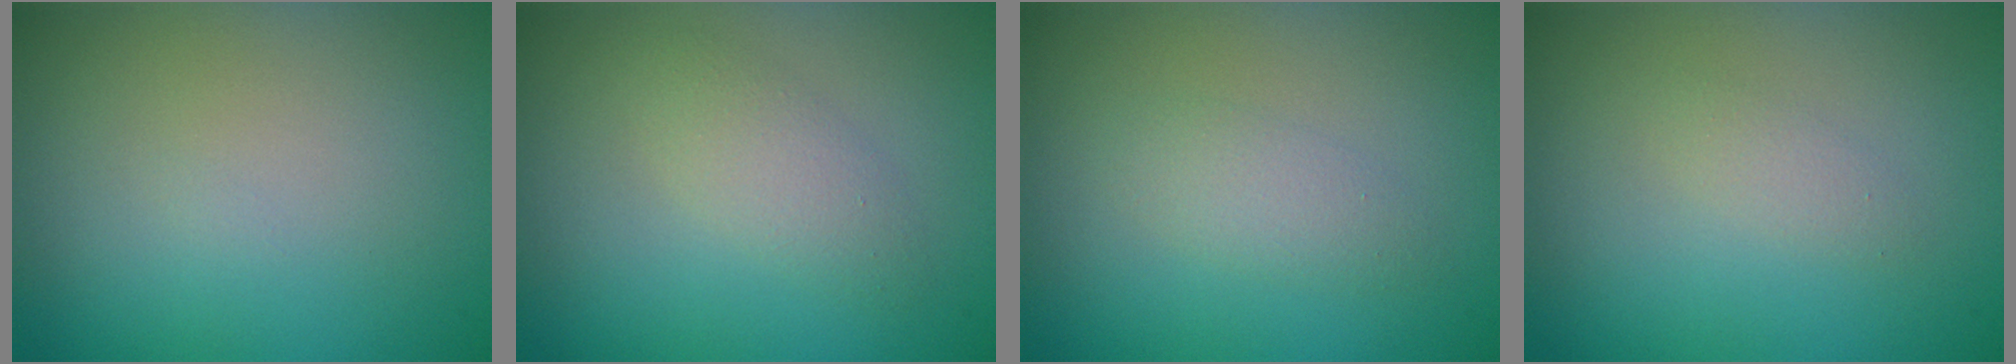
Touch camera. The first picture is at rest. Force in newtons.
{"total": 2.1, "press": 2.1, "slide": 0.1}
{"total": 1.8, "press": 1.8, "slide": 0.0}
{"total": 1.0, "press": 1.0, "slide": 0.0}